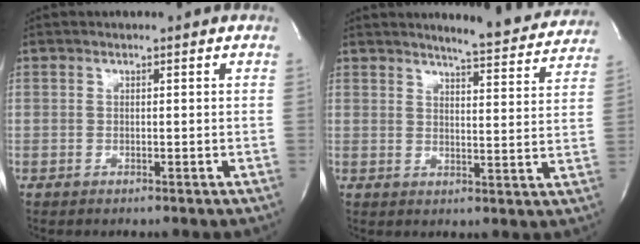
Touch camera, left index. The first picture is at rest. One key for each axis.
{"total": 11.1, "fx": 10.6, "fy": 0.9, "fz": 3.2, "tx": -0.038, "ty": -0.026, "tz": 0.117}